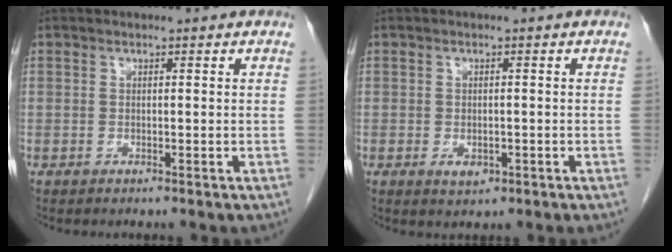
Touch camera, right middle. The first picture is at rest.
{"total": 2.2, "force": [-0.8, 1.4, 1.5], "torque": [-0.023, 0.000, -0.004]}